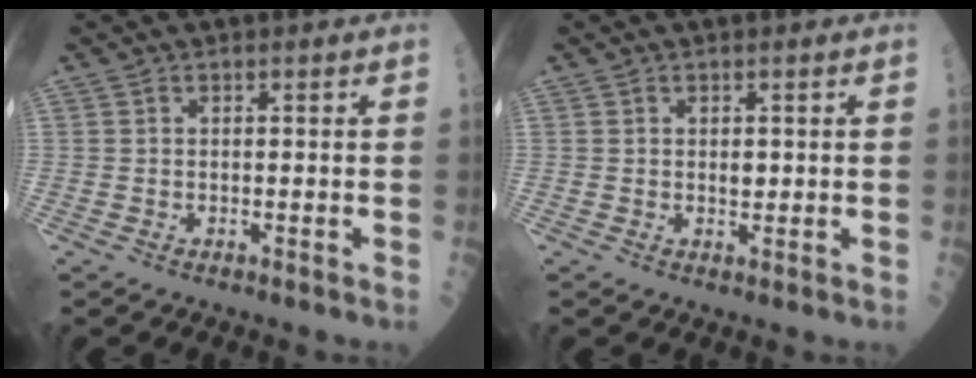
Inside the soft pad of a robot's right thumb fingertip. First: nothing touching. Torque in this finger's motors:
{"motor_torque": [0.06, -0.12, 0.27, 0.12, 0.00]}